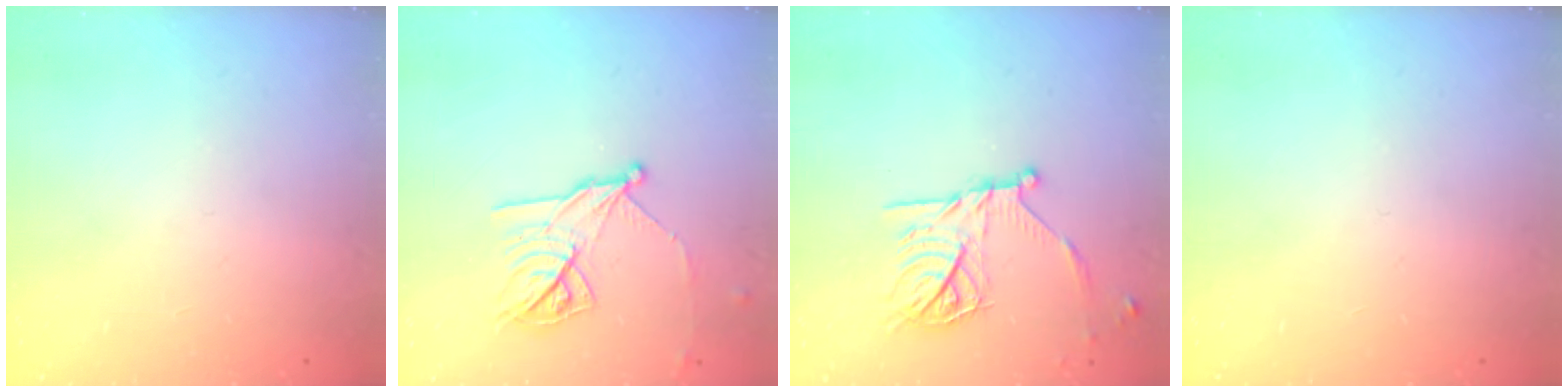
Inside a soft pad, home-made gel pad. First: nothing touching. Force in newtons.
{"total": 12.9, "press": 12.9, "slide": 0.2}
{"total": 16.4, "press": 16.4, "slide": 0.9}
{"total": 0.0}